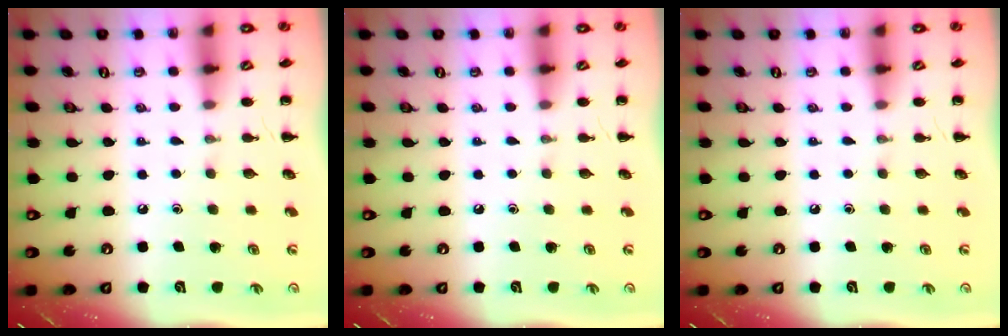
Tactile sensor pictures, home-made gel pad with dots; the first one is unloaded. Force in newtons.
{"total": 0.0}
{"total": 0.0}